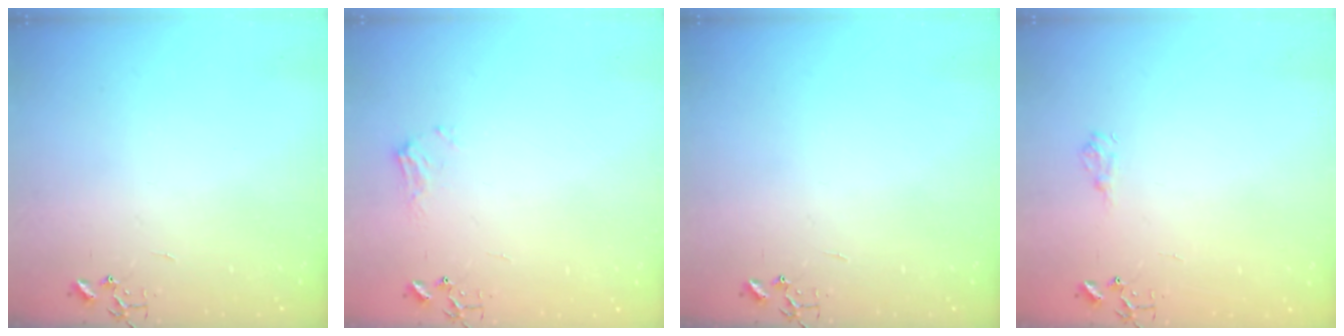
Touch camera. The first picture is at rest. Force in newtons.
{"total": 7.2, "press": 7.2, "slide": 0.8}
{"total": 0.0}
{"total": 6.6, "press": 6.5, "slide": 0.9}